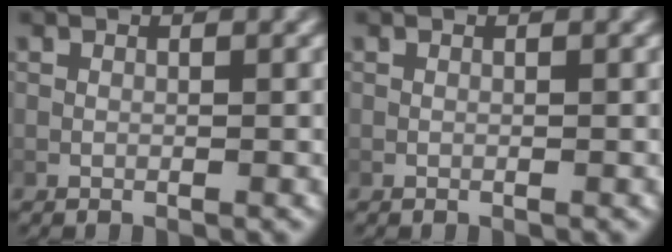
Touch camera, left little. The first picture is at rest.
{"total": 0.0}